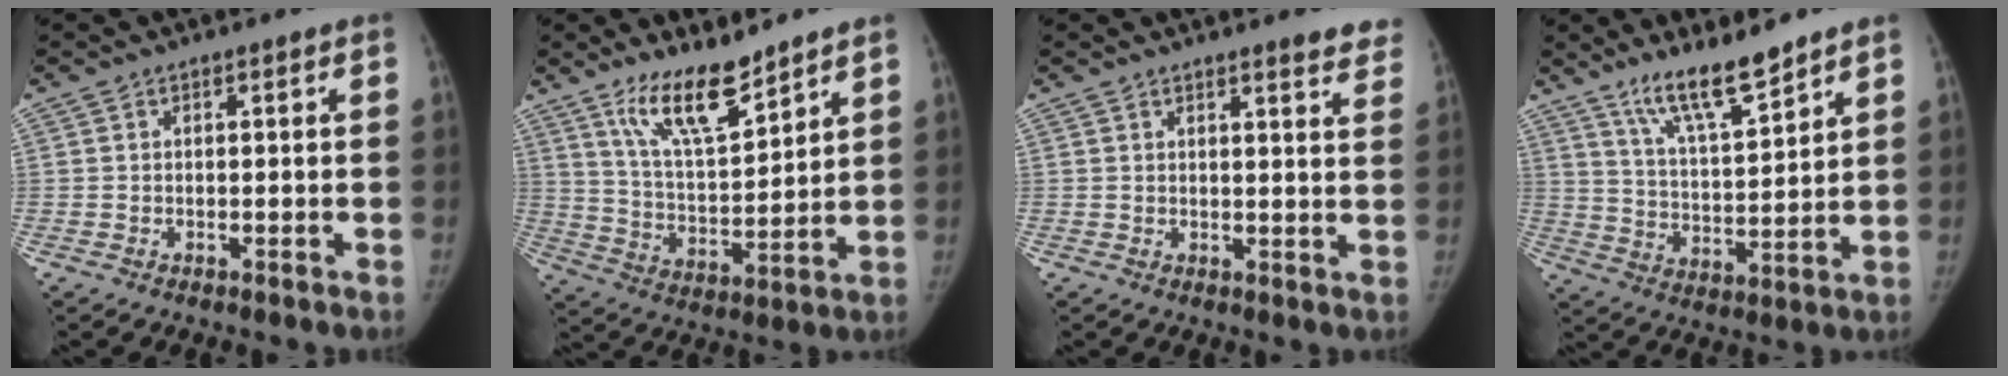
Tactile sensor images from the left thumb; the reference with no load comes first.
{"total": 12.0, "force": [9.1, 3.1, 7.1], "torque": [-0.104, -0.066, 0.175]}
{"total": 6.3, "force": [5.3, 1.2, 3.1], "torque": [-0.009, -0.022, 0.048]}
{"total": 10.9, "force": [8.6, 1.9, 6.5], "torque": [-0.102, -0.063, 0.162]}